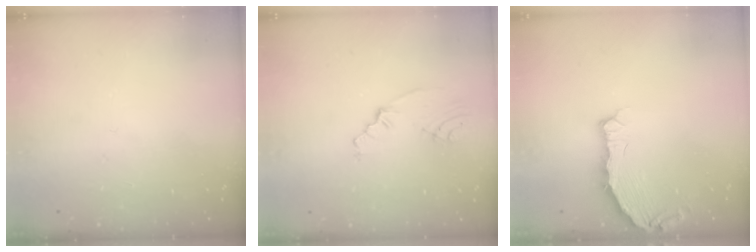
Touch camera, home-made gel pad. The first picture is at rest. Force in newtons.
{"total": 4.5, "press": 2.4, "slide": 3.8}
{"total": 6.6, "press": 5.5, "slide": 3.7}